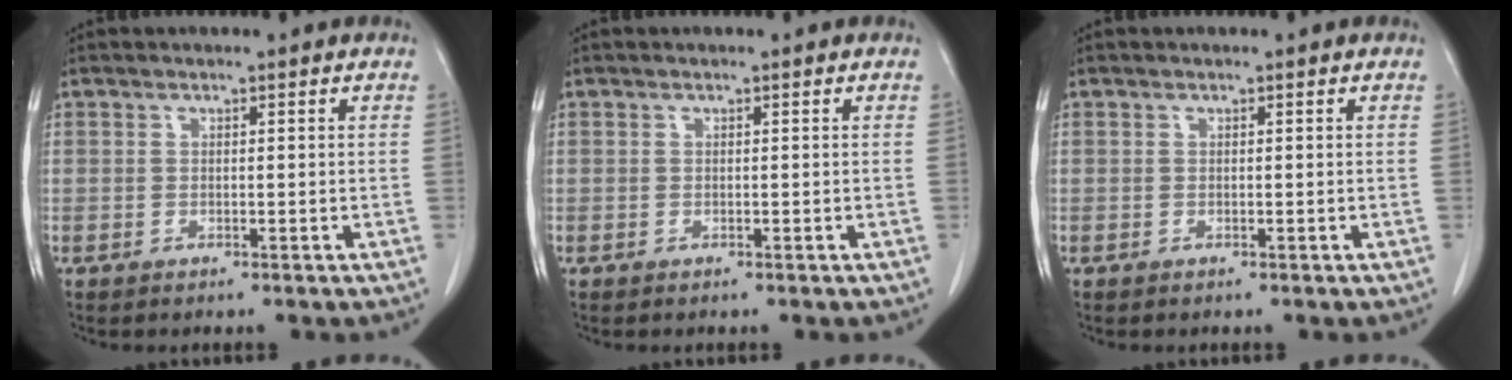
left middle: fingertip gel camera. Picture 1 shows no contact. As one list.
[{"total": 0.0}, {"total": 0.0}]